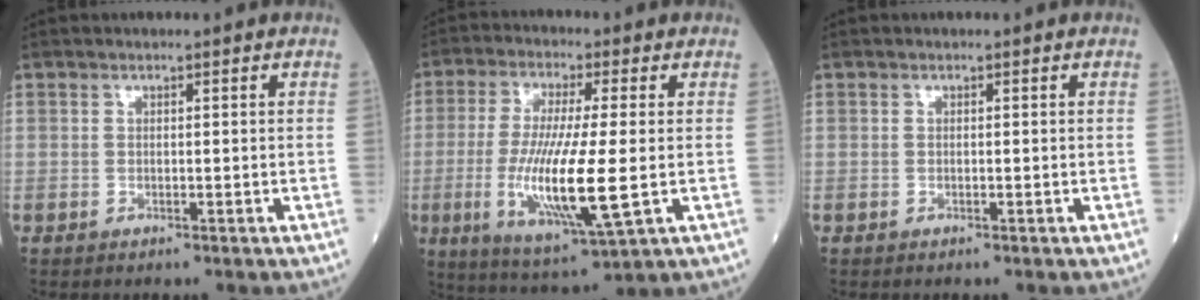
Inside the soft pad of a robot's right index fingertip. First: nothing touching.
{"total": 15.1, "force": [-2.5, 1.9, 14.8], "torque": [-0.300, -0.032, -0.040]}
{"total": 0.0}